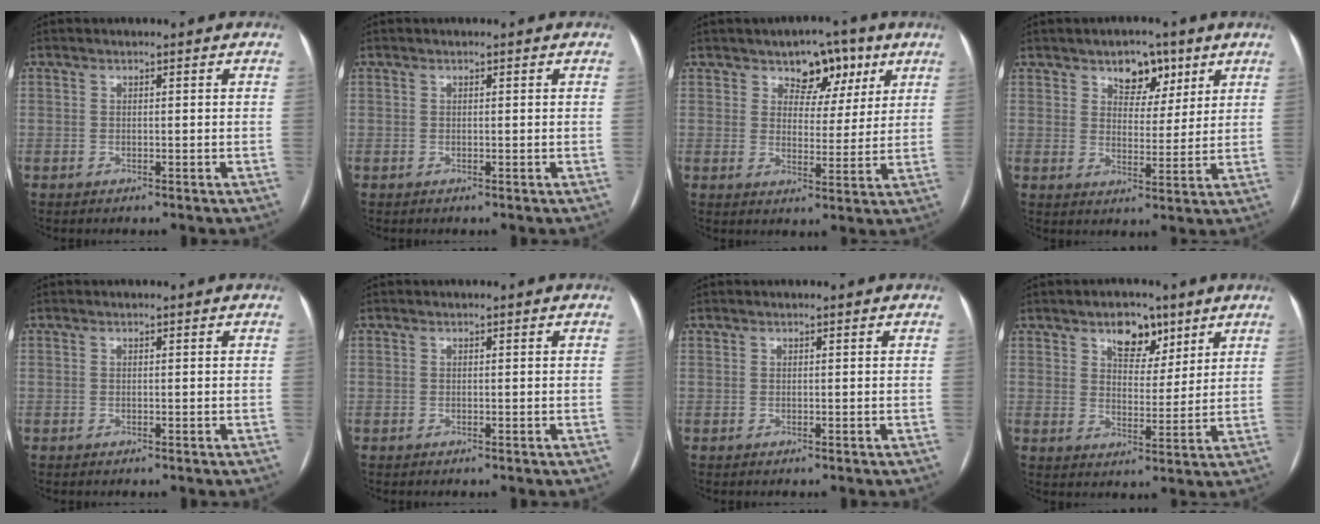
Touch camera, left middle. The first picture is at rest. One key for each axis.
{"total": 0.0}
{"total": 7.2, "fx": 4.2, "fy": 4.5, "fz": 3.8, "tx": -0.040, "ty": 0.013, "tz": 0.064}
{"total": 6.4, "fx": 4.0, "fy": 3.8, "fz": 3.4, "tx": -0.043, "ty": 0.011, "tz": 0.064}
{"total": 0.0}
{"total": 0.0}
{"total": 0.0}
{"total": 6.9, "fx": 4.4, "fy": 3.8, "fz": 3.8, "tx": -0.054, "ty": 0.009, "tz": 0.073}